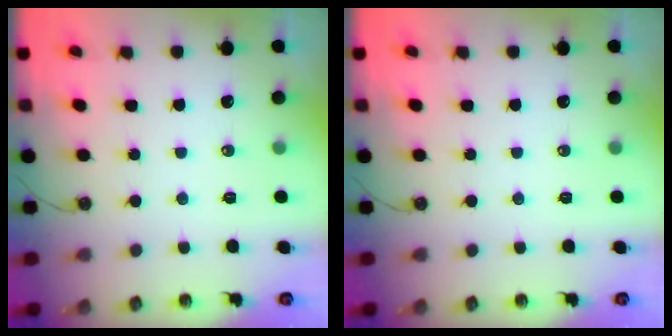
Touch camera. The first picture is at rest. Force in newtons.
{"total": 0.0}